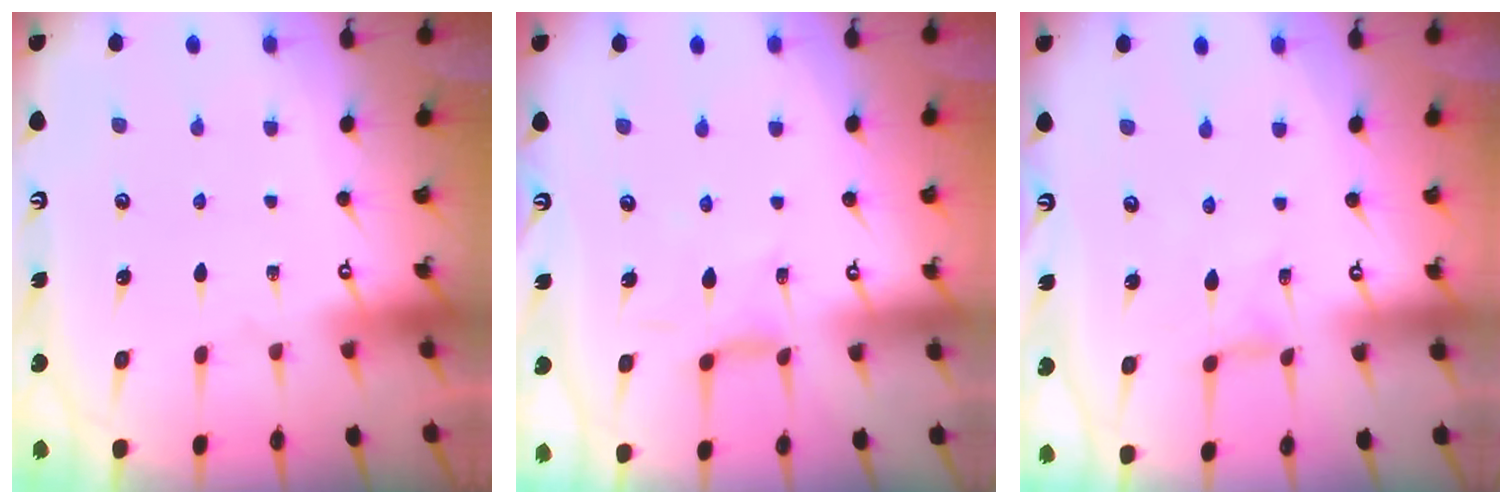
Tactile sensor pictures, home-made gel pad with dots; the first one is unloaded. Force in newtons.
{"total": 6.4, "press": 6.4, "slide": 0.4}
{"total": 0.5, "press": 0.5, "slide": 0.2}